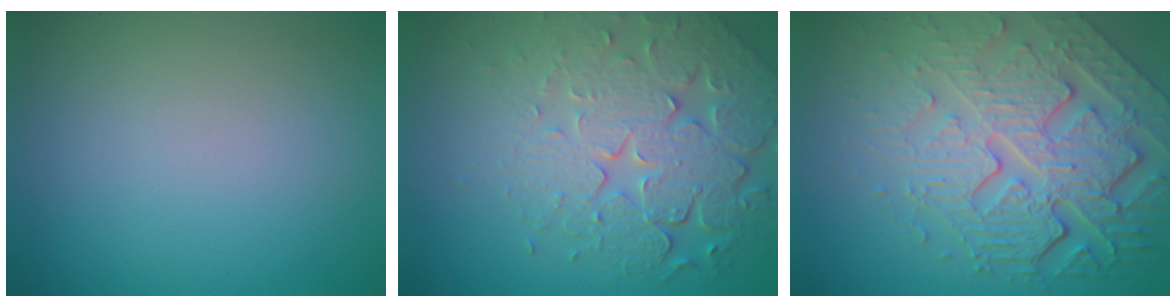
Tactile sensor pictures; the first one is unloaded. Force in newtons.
{"total": 7.7, "press": 5.5, "slide": 5.4}
{"total": 8.4, "press": 5.8, "slide": 6.0}